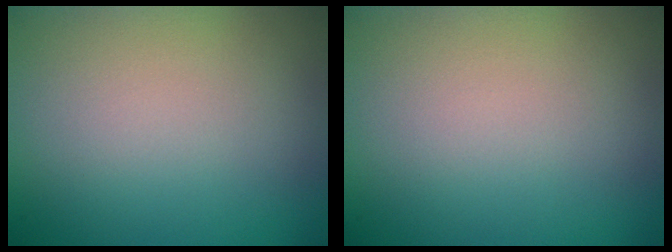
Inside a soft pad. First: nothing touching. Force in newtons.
{"total": 0.0}